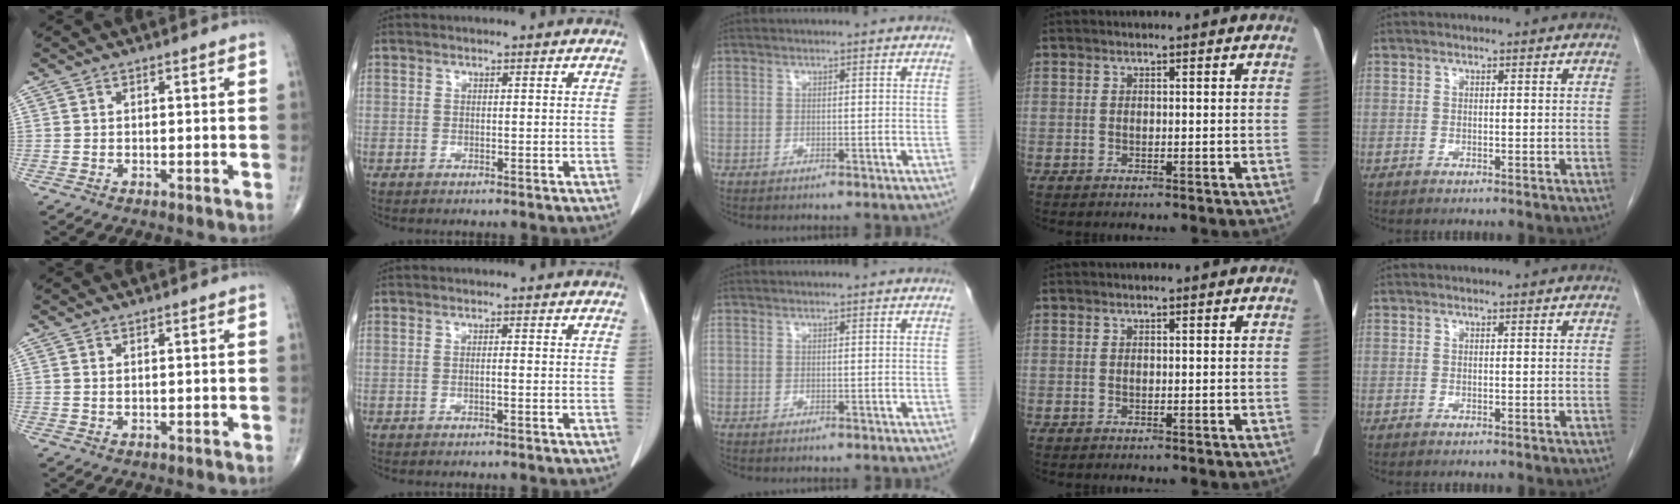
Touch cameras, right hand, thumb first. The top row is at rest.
{"thumb": {"total": 0.6, "force": [0.3, 0.3, 0.5], "torque": [-0.010, 0.000, 0.007]}, "index": {"total": 0.5, "force": [-0.2, -0.1, 0.5], "torque": [-0.010, 0.001, -0.003]}}